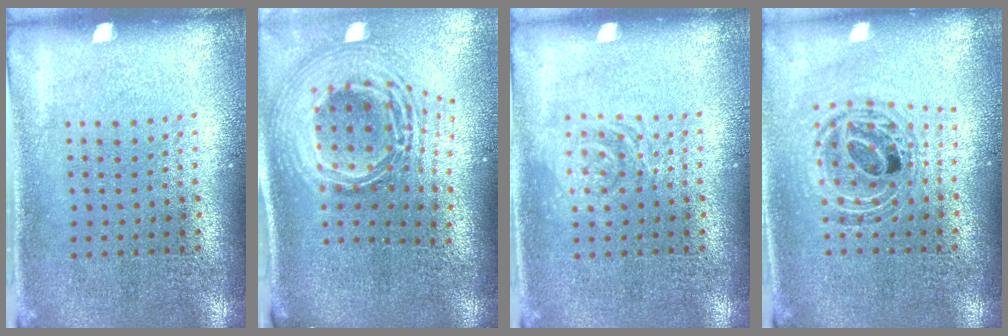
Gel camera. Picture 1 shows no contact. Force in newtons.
{"total": 2.9, "press": 2.0, "slide": 2.1}
{"total": 1.8, "press": 1.8, "slide": 0.3}
{"total": 0.7, "press": 0.7, "slide": 0.2}